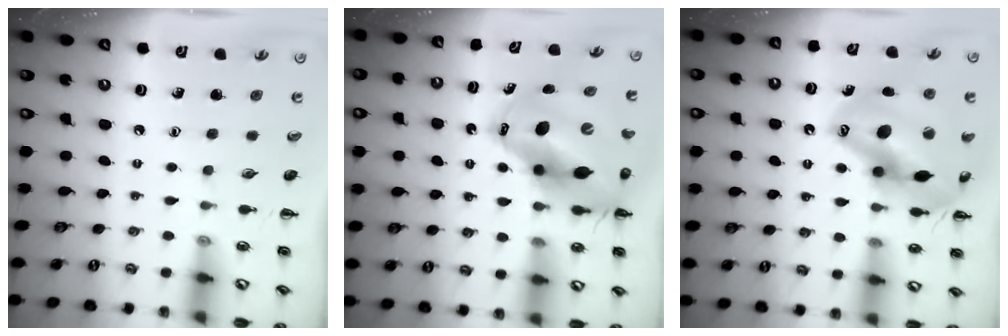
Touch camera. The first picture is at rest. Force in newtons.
{"total": 16.4, "press": 15.7, "slide": 4.8}
{"total": 18.5, "press": 17.8, "slide": 5.1}